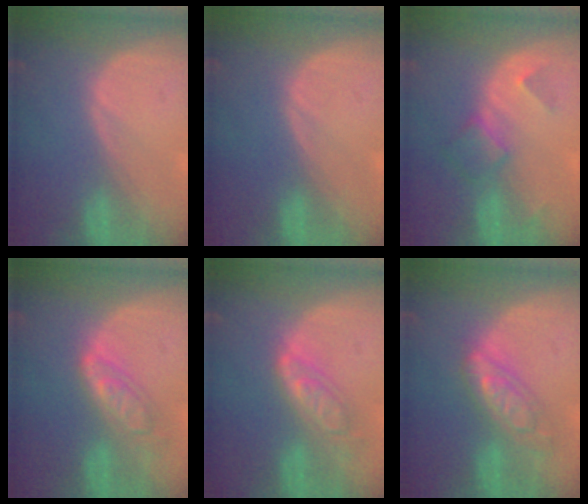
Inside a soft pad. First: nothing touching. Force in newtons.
{"total": 0.0}
{"total": 4.9, "press": 4.3, "slide": 2.3}
{"total": 6.3, "press": 5.6, "slide": 3.0}
{"total": 6.3, "press": 5.5, "slide": 3.0}
{"total": 7.2, "press": 7.2, "slide": 0.6}